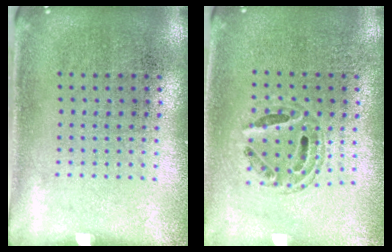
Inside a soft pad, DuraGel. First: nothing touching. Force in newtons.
{"total": 0.7, "press": 0.7, "slide": 0.3}